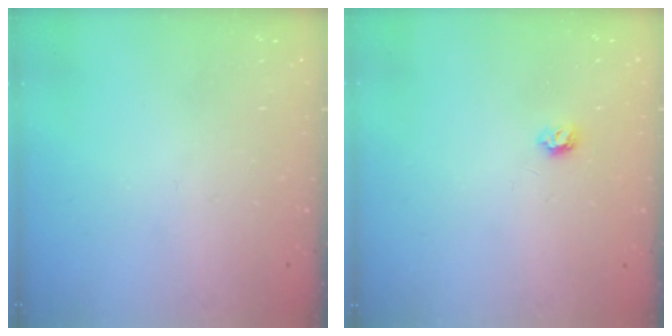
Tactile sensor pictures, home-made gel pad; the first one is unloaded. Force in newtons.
{"total": 3.9, "press": 3.9, "slide": 0.6}